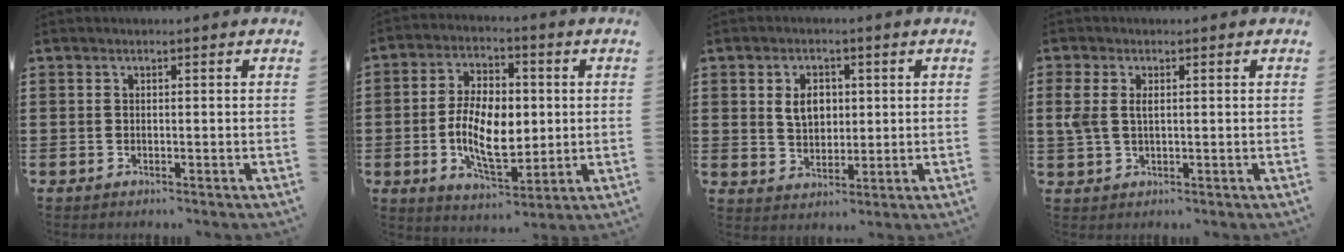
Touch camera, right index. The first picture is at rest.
{"total": 10.4, "force": [-0.5, 5.7, 8.7], "torque": [-0.168, 0.004, -0.013]}
{"total": 4.6, "force": [0.9, 3.3, 3.1], "torque": [-0.062, 0.009, 0.012]}
{"total": 2.8, "force": [0.6, 1.5, 2.3], "torque": [-0.057, 0.004, 0.008]}